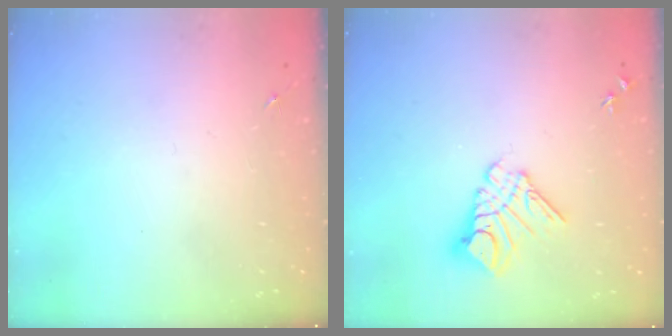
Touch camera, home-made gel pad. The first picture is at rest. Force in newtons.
{"total": 11.6, "press": 11.6, "slide": 1.2}